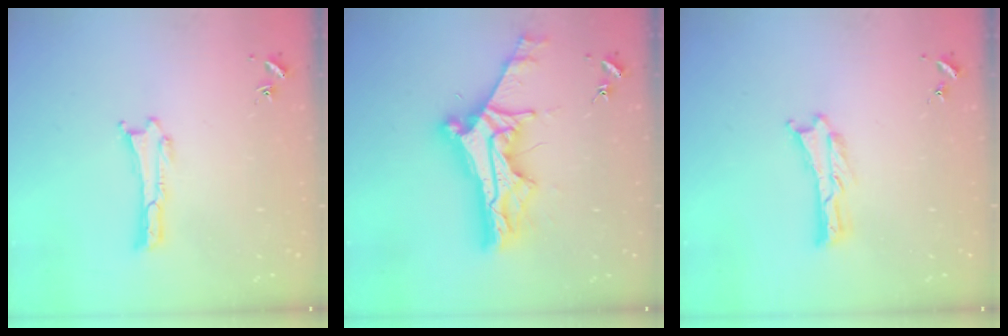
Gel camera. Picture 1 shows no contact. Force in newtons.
{"total": 12.3, "press": 12.3, "slide": 1.1}
{"total": 0.0}